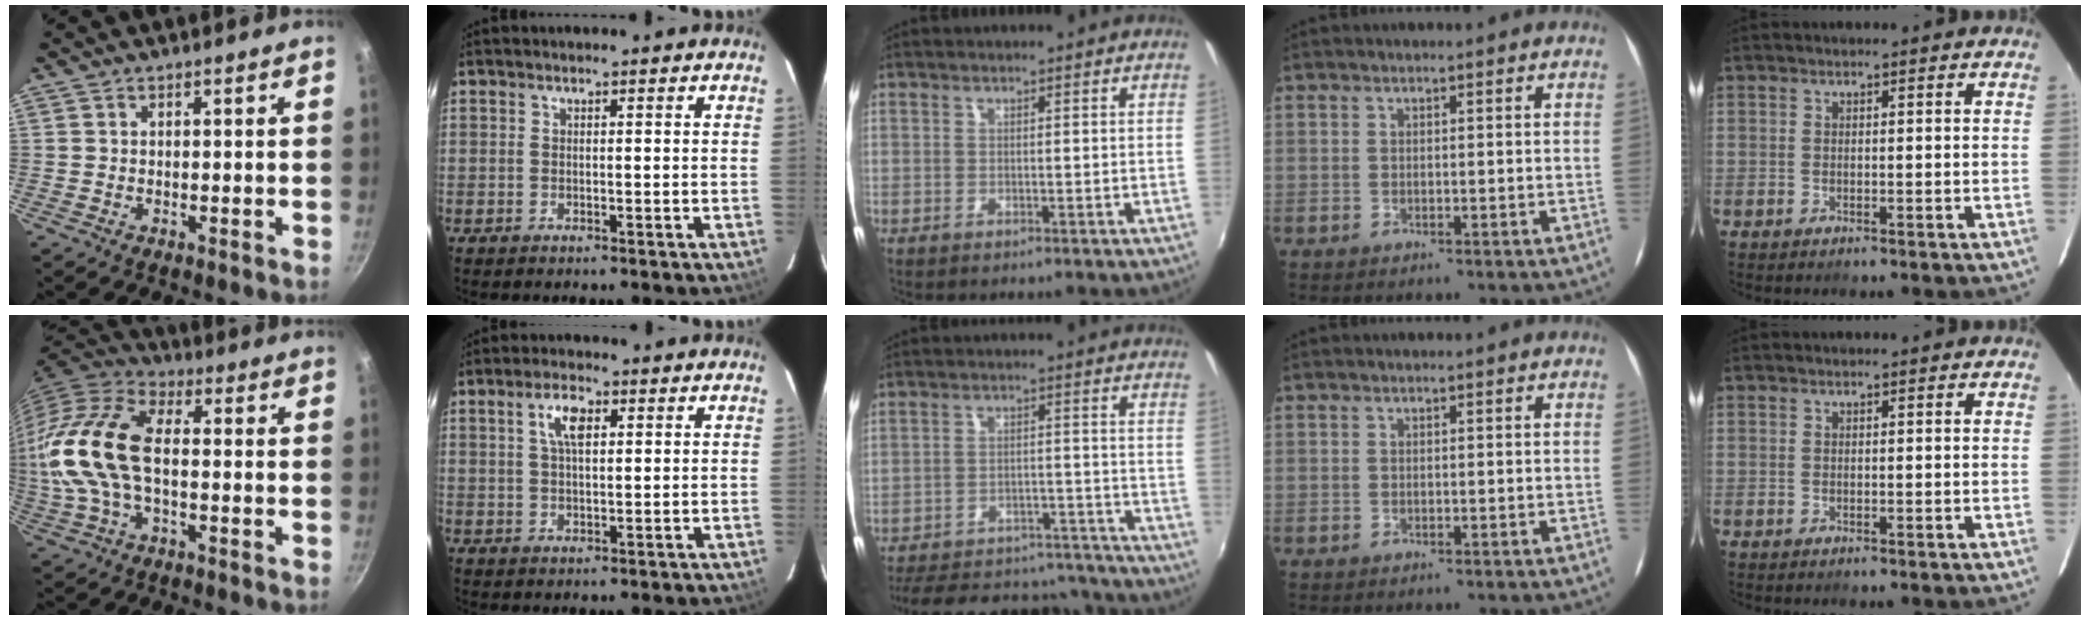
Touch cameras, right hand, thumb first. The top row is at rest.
{"thumb": {"total": 18.1, "force": [-0.4, 9.6, 15.4], "torque": [-0.309, 0.026, -0.022]}, "index": {"total": 4.9, "force": [1.7, 2.0, 4.1], "torque": [-0.074, 0.010, 0.032]}, "middle": {"total": 25.2, "force": [-22.0, 9.0, 8.4], "torque": [-0.177, 0.040, -0.266]}}